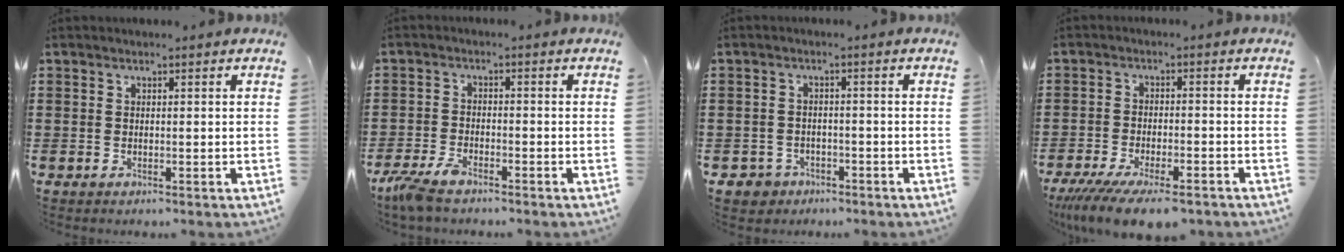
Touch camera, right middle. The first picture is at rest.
{"total": 4.2, "force": [-3.3, 0.9, 2.4], "torque": [-0.076, -0.011, -0.072]}
{"total": 2.2, "force": [-1.8, 1.2, 0.2], "torque": [-0.012, 0.001, -0.039]}
{"total": 6.8, "force": [-5.6, 1.0, 3.8], "torque": [-0.084, -0.015, -0.104]}